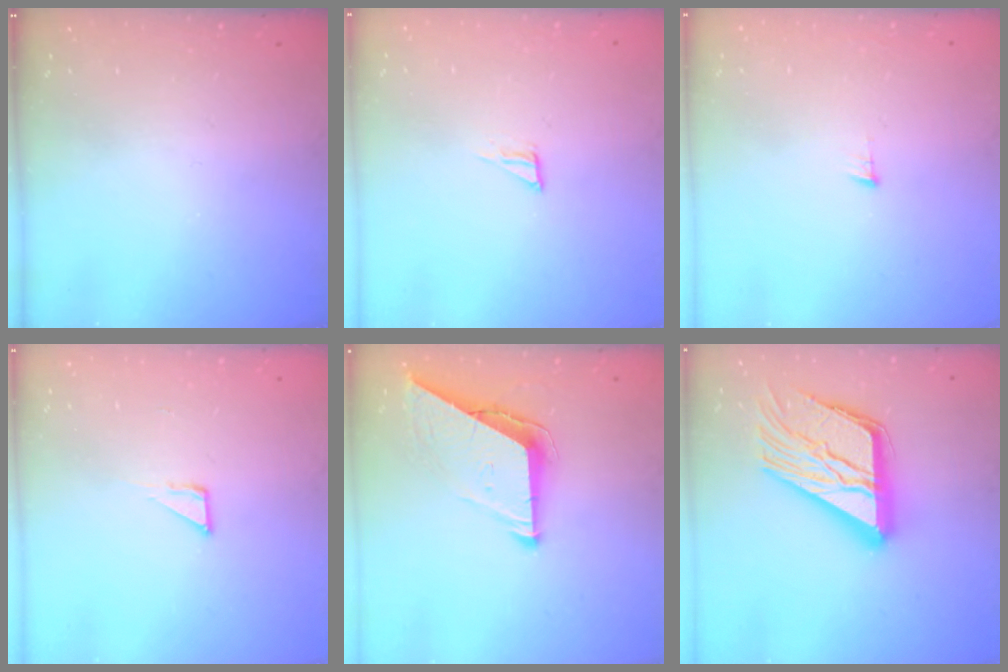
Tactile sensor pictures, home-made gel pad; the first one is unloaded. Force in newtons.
{"total": 3.4, "press": 3.4, "slide": 0.3}
{"total": 4.5, "press": 4.5, "slide": 0.3}
{"total": 2.8, "press": 2.8, "slide": 0.2}
{"total": 8.8, "press": 8.7, "slide": 0.4}
{"total": 22.8, "press": 22.7, "slide": 2.2}